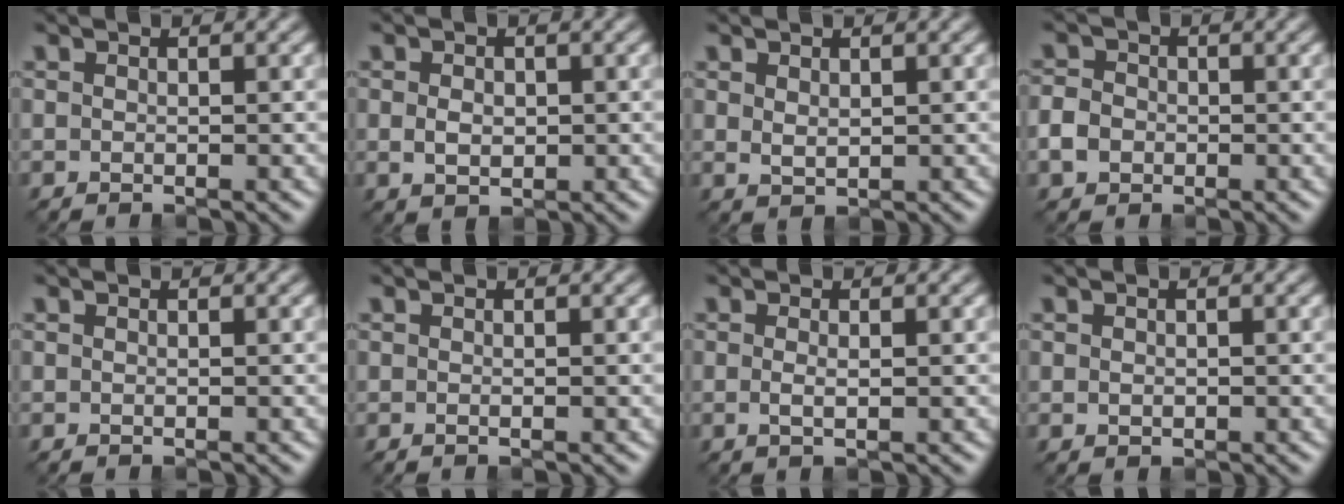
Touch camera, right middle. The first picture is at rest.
{"total": 1.9, "force": [0.0, 1.4, 1.3], "torque": [-0.025, -0.002, 0.001]}
{"total": 1.2, "force": [0.6, 0.7, 0.8], "torque": [-0.017, -0.002, 0.017]}
{"total": 2.5, "force": [-0.7, 2.1, 1.1], "torque": [-0.021, 0.001, -0.019]}
{"total": 0.0}
{"total": 0.0}
{"total": 1.1, "force": [0.0, 0.2, 1.0], "torque": [-0.021, -0.002, -0.002]}
{"total": 0.7, "force": [0.0, 0.6, 0.4], "torque": [-0.003, -0.002, 0.001]}